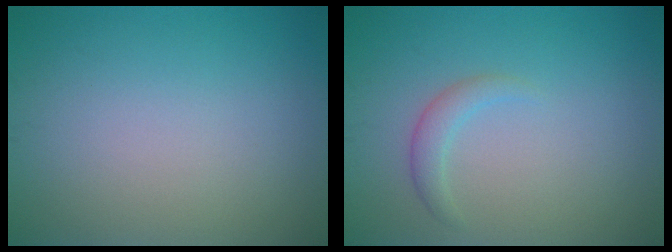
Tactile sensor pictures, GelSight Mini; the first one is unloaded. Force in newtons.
{"total": 1.5, "press": 1.5, "slide": 0.2}